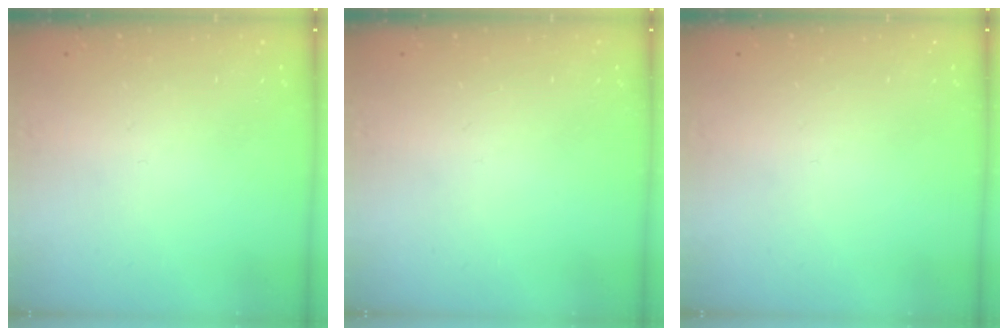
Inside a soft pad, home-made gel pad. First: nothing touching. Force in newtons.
{"total": 0.0}
{"total": 0.0}